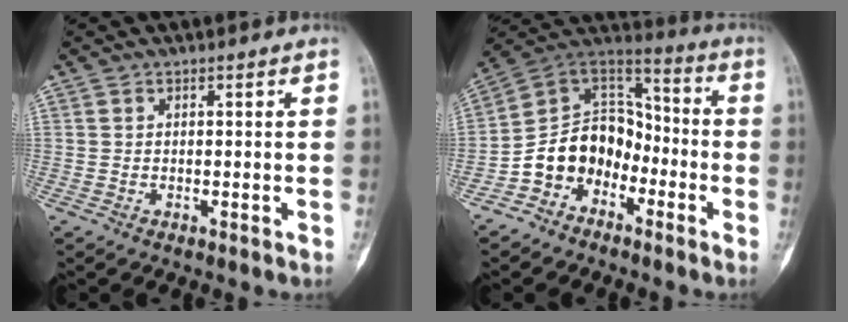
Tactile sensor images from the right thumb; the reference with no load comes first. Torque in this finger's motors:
{"motor_torque": [0.21, 0.21, 1.07, -1.07, 0.06]}